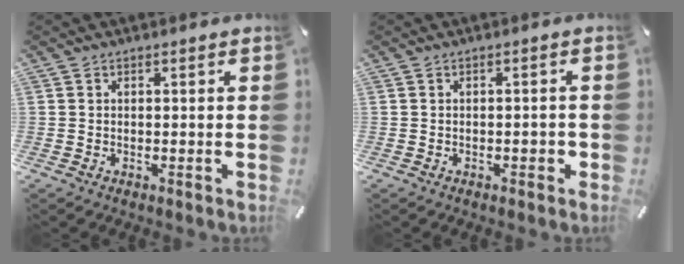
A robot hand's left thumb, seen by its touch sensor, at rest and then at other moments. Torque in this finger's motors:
{"motor_torque": [0.42, 0.44, 0.23, 0.14, 0.01]}